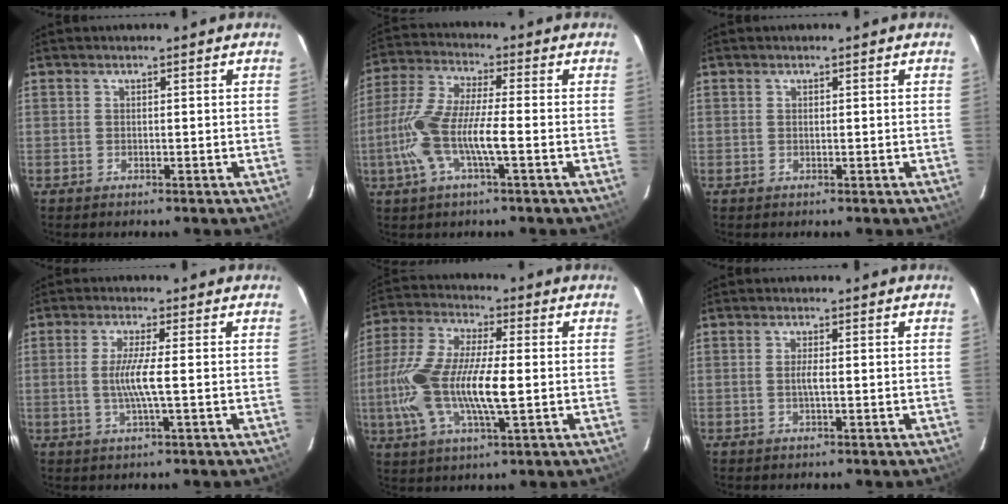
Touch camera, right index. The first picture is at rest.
{"total": 12.5, "force": [-3.3, 2.3, 11.9], "torque": [-0.255, -0.002, -0.065]}
{"total": 0.0}
{"total": 5.1, "force": [-0.5, -0.5, 5.0], "torque": [-0.098, -0.008, -0.011]}
{"total": 17.0, "force": [-1.9, 4.9, 16.1], "torque": [-0.332, -0.003, -0.041]}
{"total": 1.6, "force": [-0.2, -0.1, 1.6], "torque": [-0.030, -0.001, -0.005]}